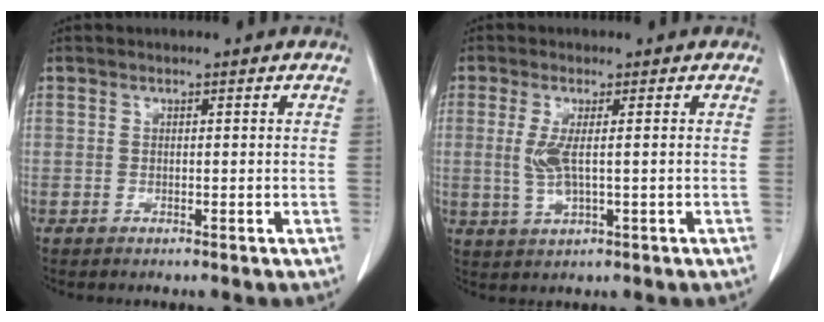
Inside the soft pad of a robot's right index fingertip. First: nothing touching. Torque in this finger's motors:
{"motor_torque": [0.21, 0.12, 0.04, 0.02]}